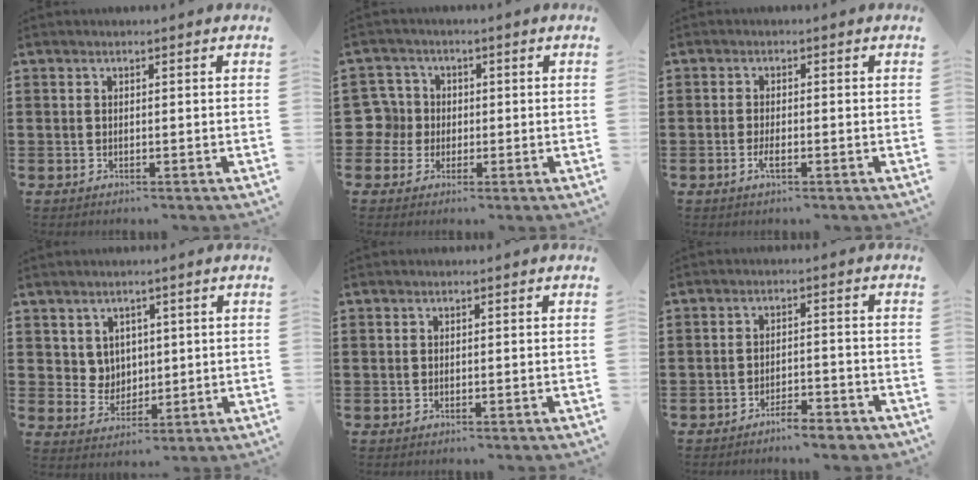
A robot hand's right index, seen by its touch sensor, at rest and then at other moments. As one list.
[{"total": 5.3, "force": [-0.4, 5.1, 1.2], "torque": [-0.056, 0.011, -0.010]}, {"total": 2.0, "force": [-0.9, 0.4, 1.8], "torque": [-0.039, -0.006, -0.019]}, {"total": 4.2, "force": [2.3, 3.5, 0.7], "torque": [-0.032, 0.006, 0.043]}, {"total": 0.0}, {"total": 3.6, "force": [-3.4, 0.2, 1.0], "torque": [-0.018, 0.004, -0.069]}]